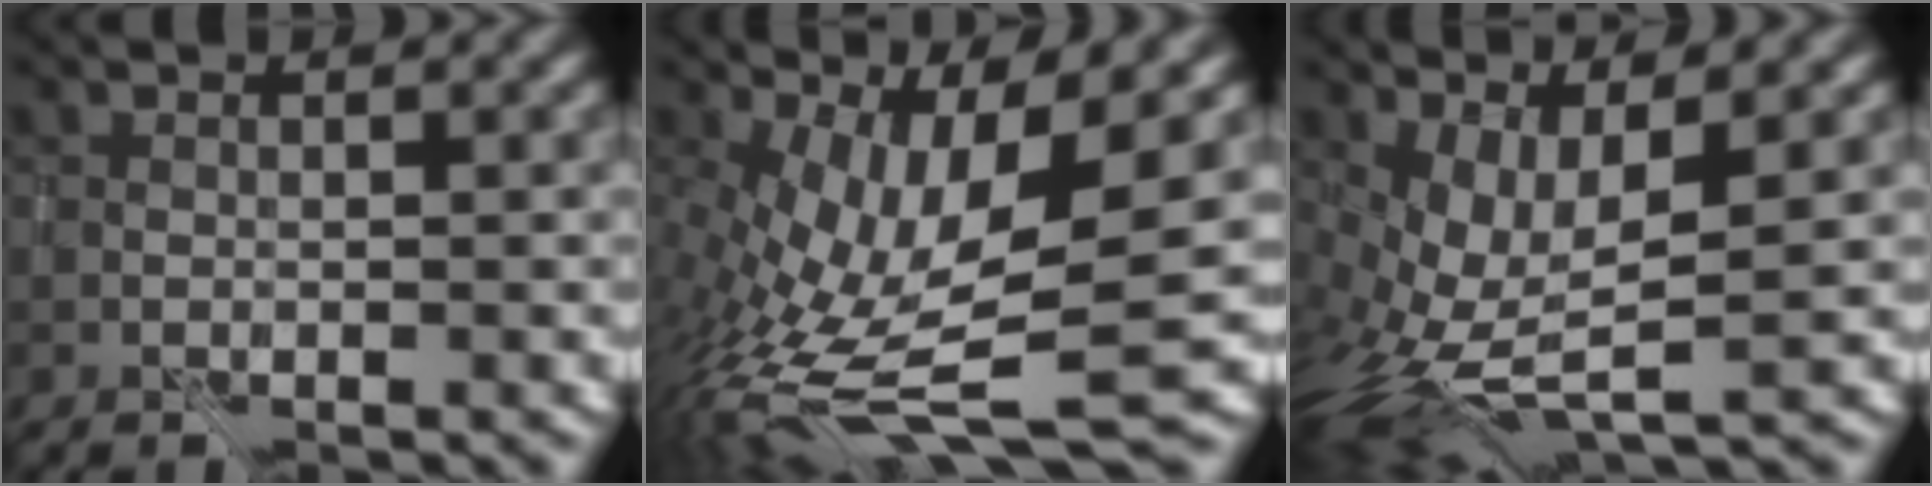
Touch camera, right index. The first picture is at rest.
{"total": 12.1, "force": [-0.5, 3.8, 11.5], "torque": [-0.233, -0.015, 0.004]}
{"total": 6.2, "force": [0.8, 2.3, 5.7], "torque": [-0.138, -0.008, 0.013]}